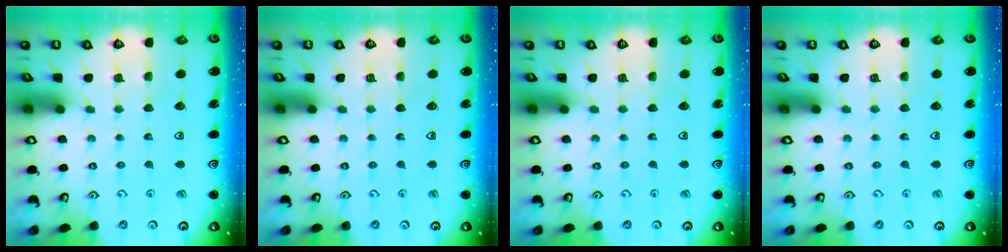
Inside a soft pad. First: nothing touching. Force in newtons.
{"total": 0.0}
{"total": 0.0}
{"total": 0.0}